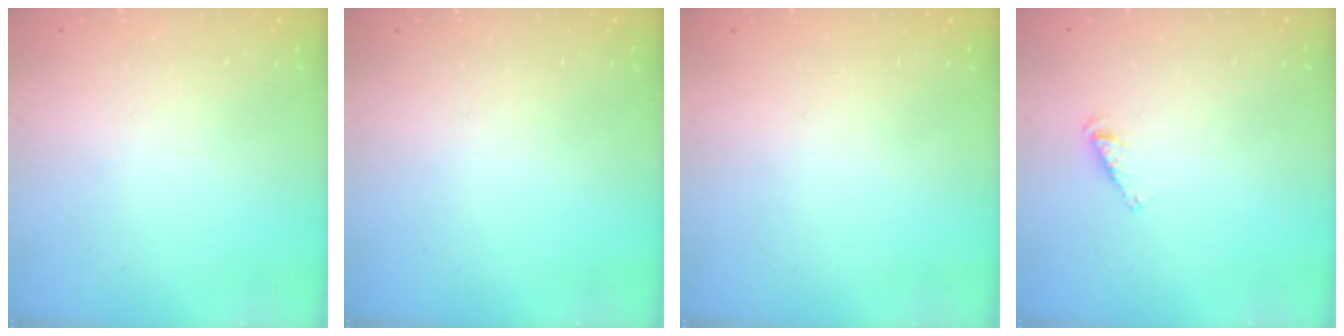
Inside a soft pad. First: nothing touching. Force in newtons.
{"total": 0.0}
{"total": 0.0}
{"total": 2.8, "press": 2.8, "slide": 0.5}